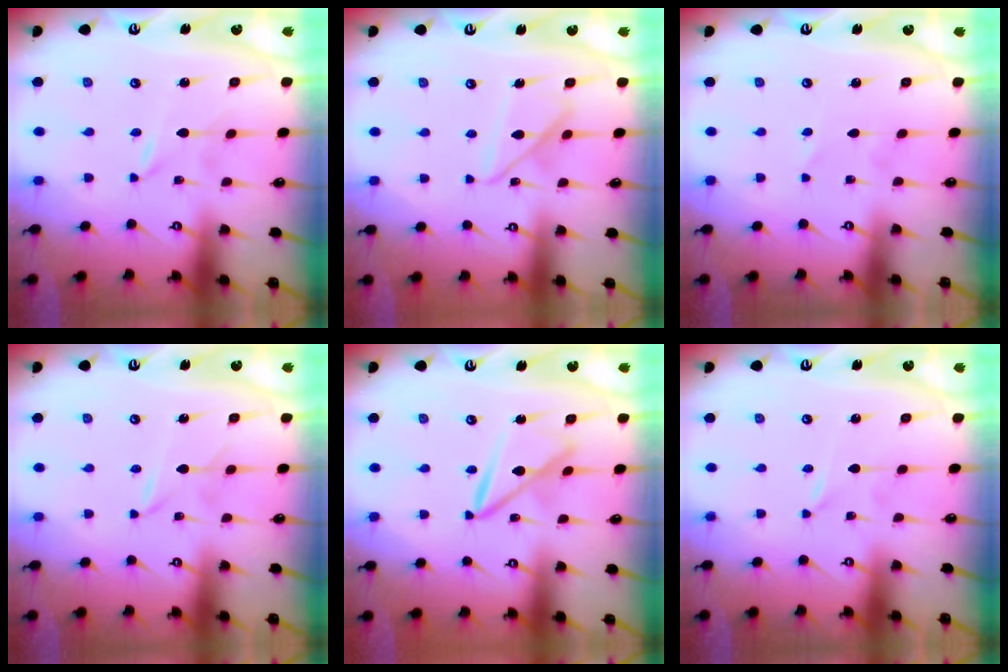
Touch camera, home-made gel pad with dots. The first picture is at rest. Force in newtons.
{"total": 11.4, "press": 11.3, "slide": 1.1}
{"total": 1.7, "press": 1.6, "slide": 0.3}
{"total": 2.5, "press": 2.4, "slide": 0.4}
{"total": 9.2, "press": 9.2, "slide": 0.7}
{"total": 0.0}